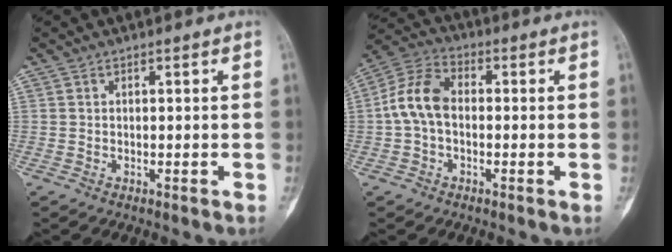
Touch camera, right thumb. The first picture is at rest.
{"total": 8.9, "force": [-0.5, 5.9, 6.7], "torque": [-0.130, 0.027, -0.022]}